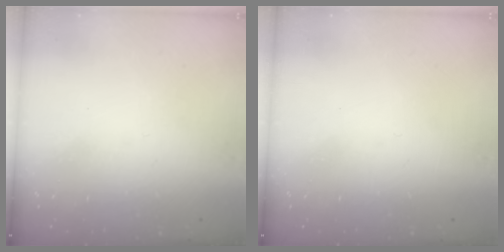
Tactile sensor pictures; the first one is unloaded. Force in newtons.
{"total": 0.0}